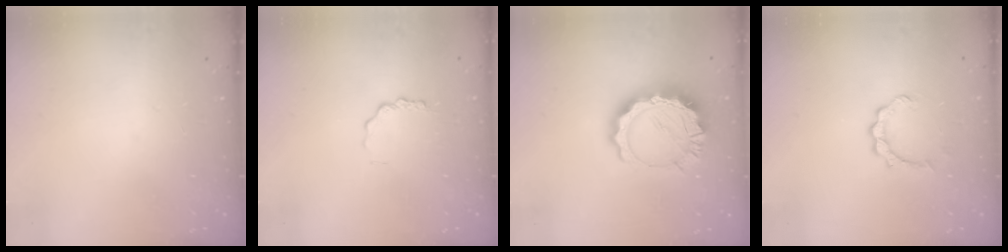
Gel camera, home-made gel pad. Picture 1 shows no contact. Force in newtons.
{"total": 2.0, "press": 2.0, "slide": 0.1}
{"total": 13.0, "press": 12.9, "slide": 1.2}
{"total": 3.7, "press": 3.7, "slide": 0.3}